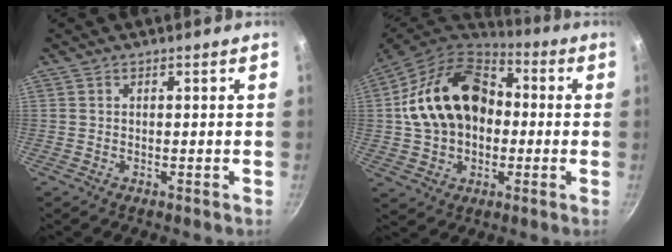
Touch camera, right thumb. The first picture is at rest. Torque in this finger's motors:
{"motor_torque": [2.50, 2.51, 0.99, -0.55, 0.50]}